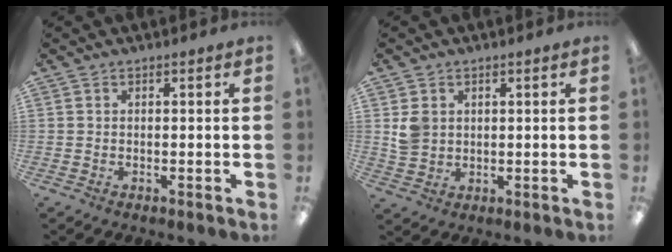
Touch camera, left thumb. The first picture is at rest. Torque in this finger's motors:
{"motor_torque": [0.26, 0.99, 0.79, -0.51, 0.00]}